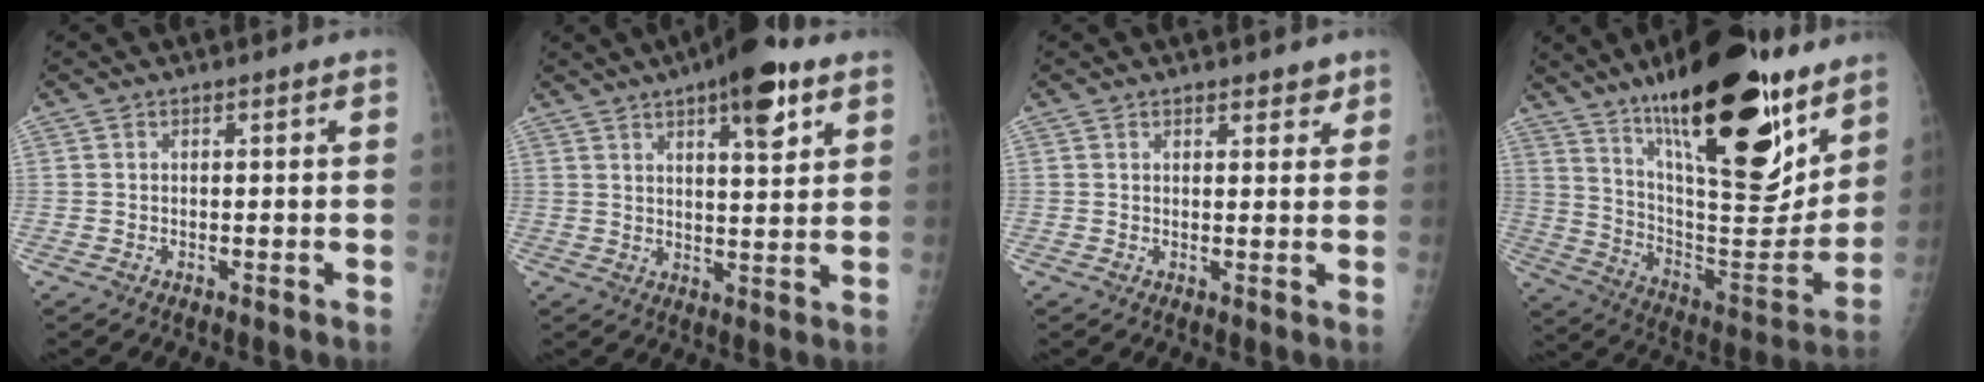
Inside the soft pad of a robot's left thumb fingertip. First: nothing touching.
{"total": 11.5, "force": [6.4, 3.5, 8.9], "torque": [-0.107, -0.024, 0.089]}
{"total": 2.7, "force": [2.2, 1.4, 0.9], "torque": [0.011, -0.012, 0.025]}
{"total": 32.4, "force": [19.8, 10.6, 23.3], "torque": [-0.333, -0.080, 0.320]}